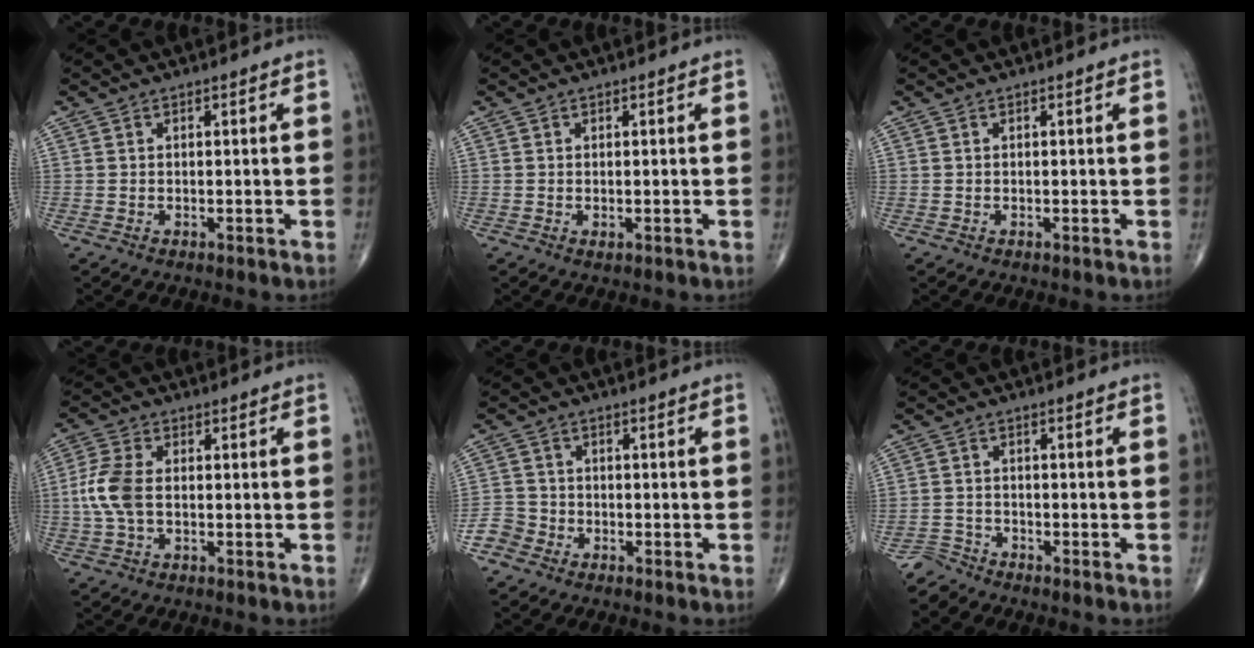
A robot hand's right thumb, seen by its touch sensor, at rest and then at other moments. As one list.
[{"total": 0.5, "force": [-0.1, 0.3, 0.4], "torque": [-0.006, -0.002, -0.001]}, {"total": 0.0}, {"total": 7.3, "force": [-0.3, 4.2, 5.9], "torque": [-0.146, 0.013, -0.010]}, {"total": 4.1, "force": [-2.5, 3.2, 0.5], "torque": [0.007, 0.014, -0.056]}, {"total": 2.8, "force": [-2.7, 0.4, -0.8], "torque": [0.016, -0.003, -0.058]}]